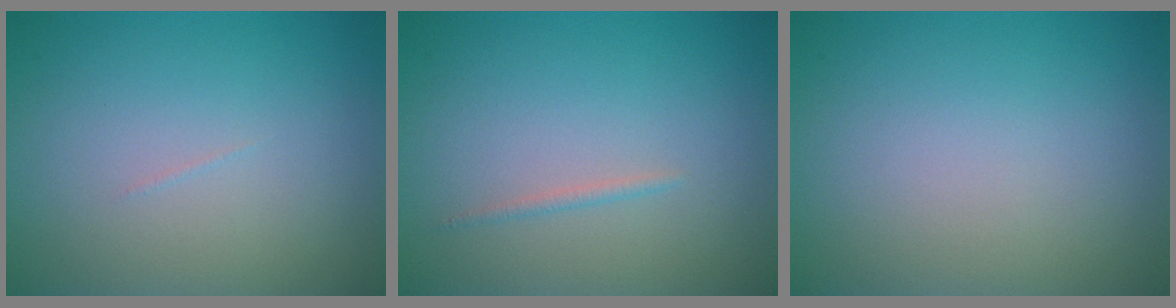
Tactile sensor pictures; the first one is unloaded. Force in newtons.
{"total": 0.6, "press": 0.6, "slide": 0.1}
{"total": 0.0}